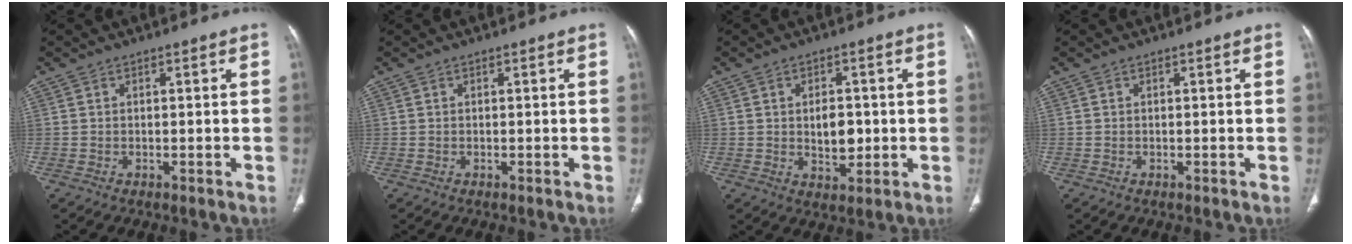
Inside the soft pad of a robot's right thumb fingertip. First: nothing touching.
{"total": 0.0}
{"total": 5.6, "force": [-0.1, 3.4, 4.4], "torque": [-0.051, -0.002, 0.005]}
{"total": 0.0}